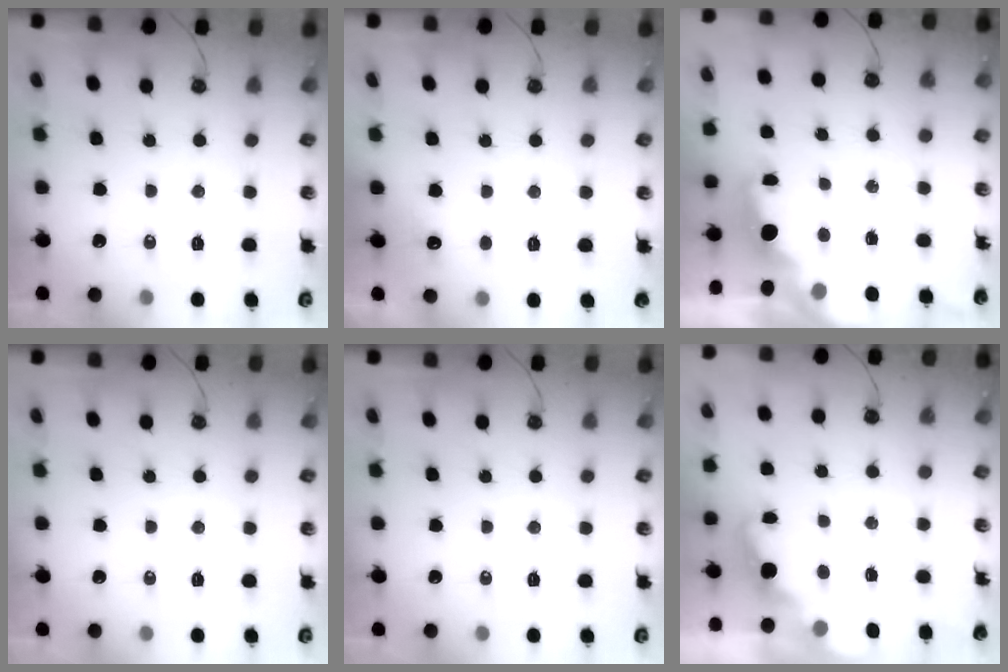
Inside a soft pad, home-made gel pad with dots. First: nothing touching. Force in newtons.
{"total": 3.1, "press": 2.9, "slide": 1.0}
{"total": 2.1, "press": 2.0, "slide": 0.8}
{"total": 0.0}
{"total": 0.0}
{"total": 3.1, "press": 3.0, "slide": 0.3}